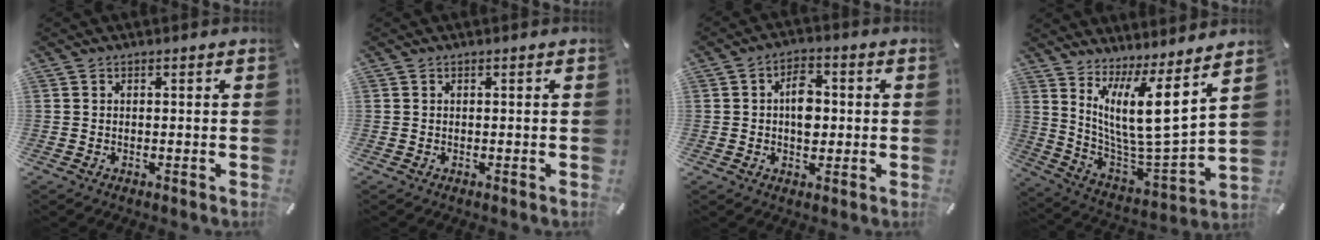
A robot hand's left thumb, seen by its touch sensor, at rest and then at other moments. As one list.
[{"total": 0.0}, {"total": 6.9, "force": [0.2, 4.4, 5.3], "torque": [-0.069, 0.000, -0.002]}, {"total": 15.5, "force": [8.5, 3.3, 12.6], "torque": [-0.229, -0.081, 0.134]}]